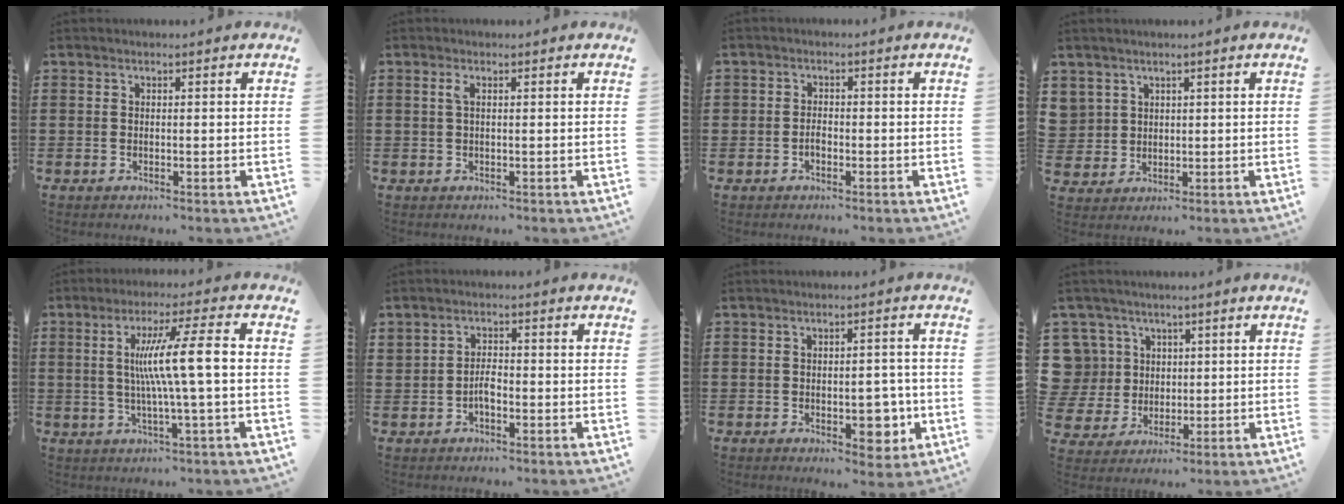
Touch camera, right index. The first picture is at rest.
{"total": 1.3, "force": [0.2, 0.2, 1.3], "torque": [-0.027, 0.002, 0.003]}
{"total": 1.5, "force": [-0.8, 1.0, 0.8], "torque": [-0.018, -0.002, -0.015]}
{"total": 2.7, "force": [1.6, 2.2, 0.0], "torque": [-0.016, 0.007, 0.031]}
{"total": 9.2, "force": [0.1, -0.3, 9.2], "torque": [-0.169, 0.001, -0.008]}
{"total": 2.2, "force": [-0.8, 1.1, 1.7], "torque": [-0.033, 0.001, -0.015]}
{"total": 5.5, "force": [-1.5, 3.2, 4.3], "torque": [-0.051, -0.003, -0.029]}
{"total": 8.1, "force": [2.3, 7.6, 1.6], "torque": [-0.078, 0.007, 0.048]}